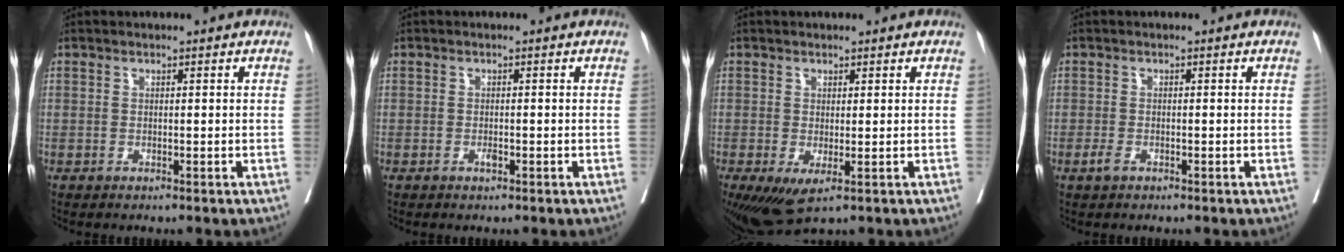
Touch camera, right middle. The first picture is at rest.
{"total": 0.8, "force": [-0.4, 0.2, 0.6], "torque": [-0.012, 0.000, -0.006]}
{"total": 0.8, "force": [-0.1, 0.2, 0.8], "torque": [-0.015, -0.005, 0.003]}
{"total": 1.4, "force": [-0.7, 0.6, 1.0], "torque": [-0.021, 0.000, -0.012]}